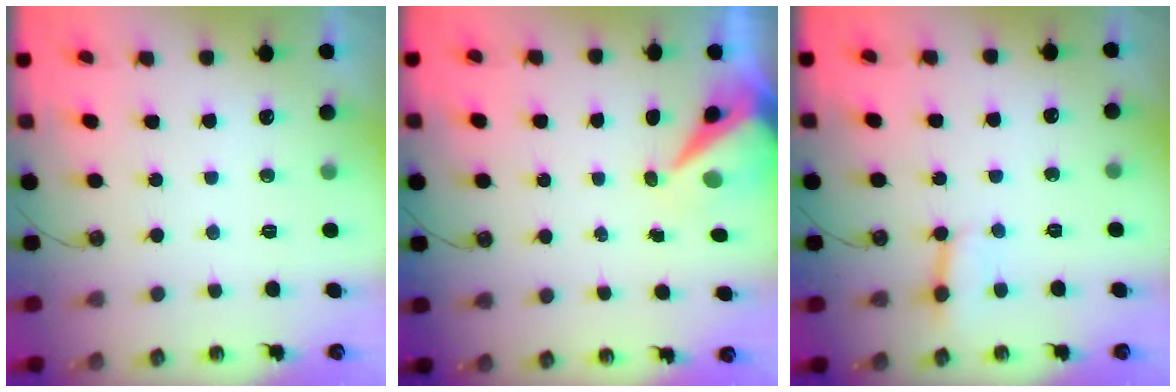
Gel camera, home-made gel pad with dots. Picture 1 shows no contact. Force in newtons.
{"total": 8.2, "press": 8.1, "slide": 0.8}
{"total": 3.6, "press": 3.6, "slide": 0.2}